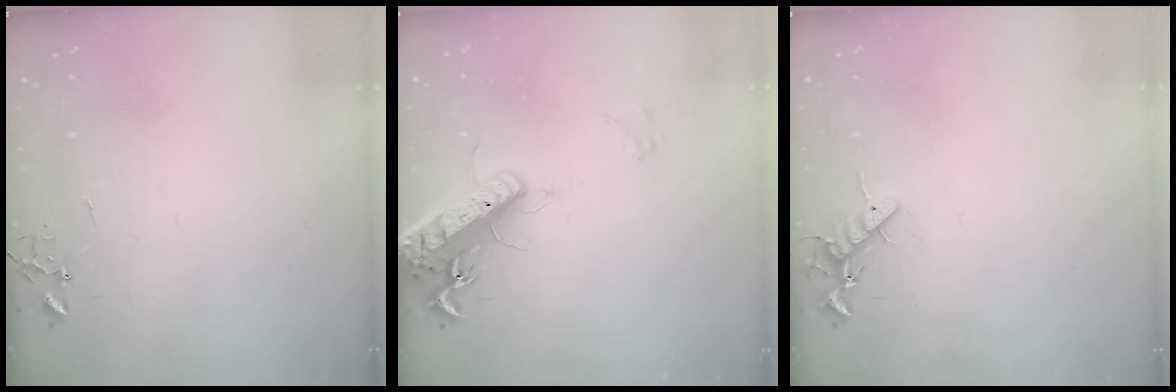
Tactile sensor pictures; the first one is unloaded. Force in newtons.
{"total": 19.0, "press": 18.7, "slide": 3.7}
{"total": 8.6, "press": 8.5, "slide": 1.3}